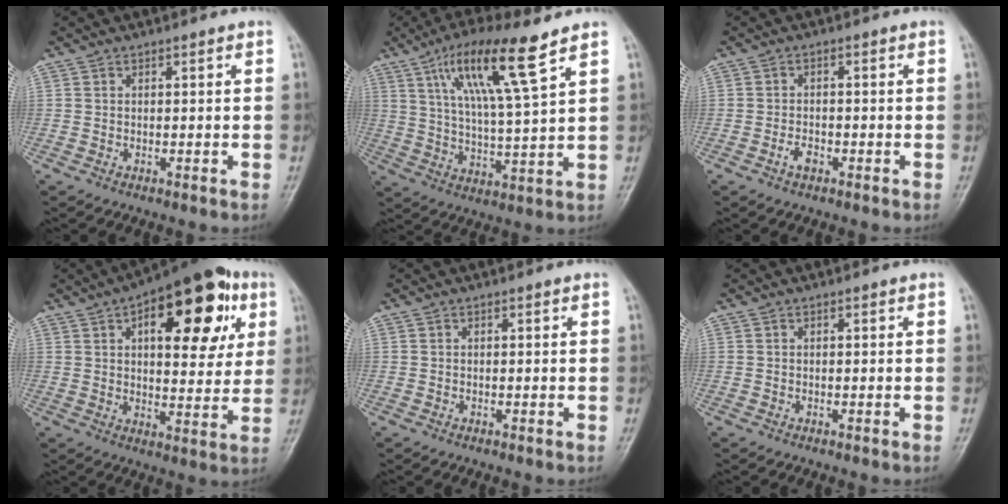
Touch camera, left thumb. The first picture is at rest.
{"total": 14.0, "force": [7.7, 1.7, 11.5], "torque": [-0.211, -0.027, 0.142]}
{"total": 2.2, "force": [-1.2, 1.2, 1.4], "torque": [-0.023, 0.008, -0.023]}
{"total": 21.5, "force": [8.0, 10.0, 17.3], "torque": [-0.192, -0.001, 0.107]}
{"total": 0.0}
{"total": 0.0}